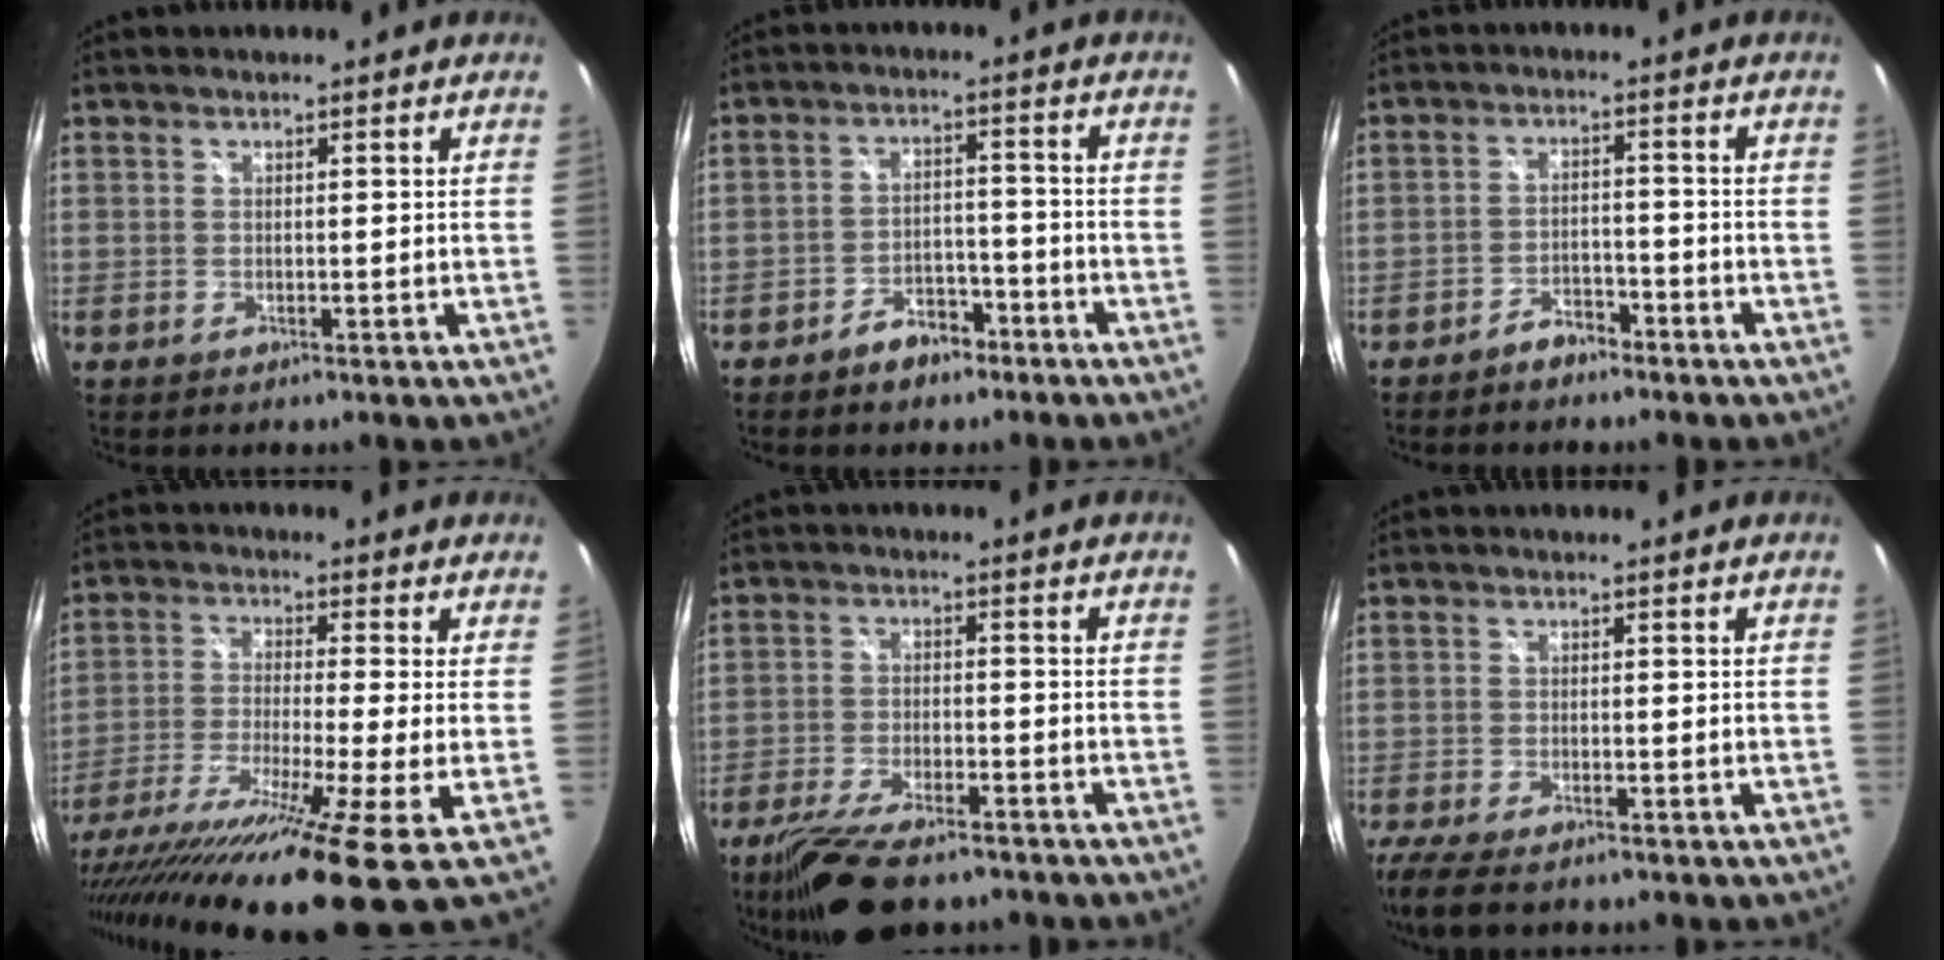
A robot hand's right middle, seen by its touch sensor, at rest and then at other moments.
{"total": 5.9, "force": [-4.4, 3.2, 2.4], "torque": [-0.055, 0.017, -0.058]}
{"total": 4.0, "force": [-3.5, 1.6, 1.4], "torque": [-0.043, 0.012, -0.054]}
{"total": 20.4, "force": [-13.3, -0.1, 15.4], "torque": [-0.285, -0.087, -0.228]}
{"total": 12.6, "force": [-9.7, 3.8, 7.1], "torque": [-0.156, -0.032, -0.169]}
{"total": 6.7, "force": [-5.1, 1.6, 4.1], "torque": [-0.100, -0.034, -0.097]}